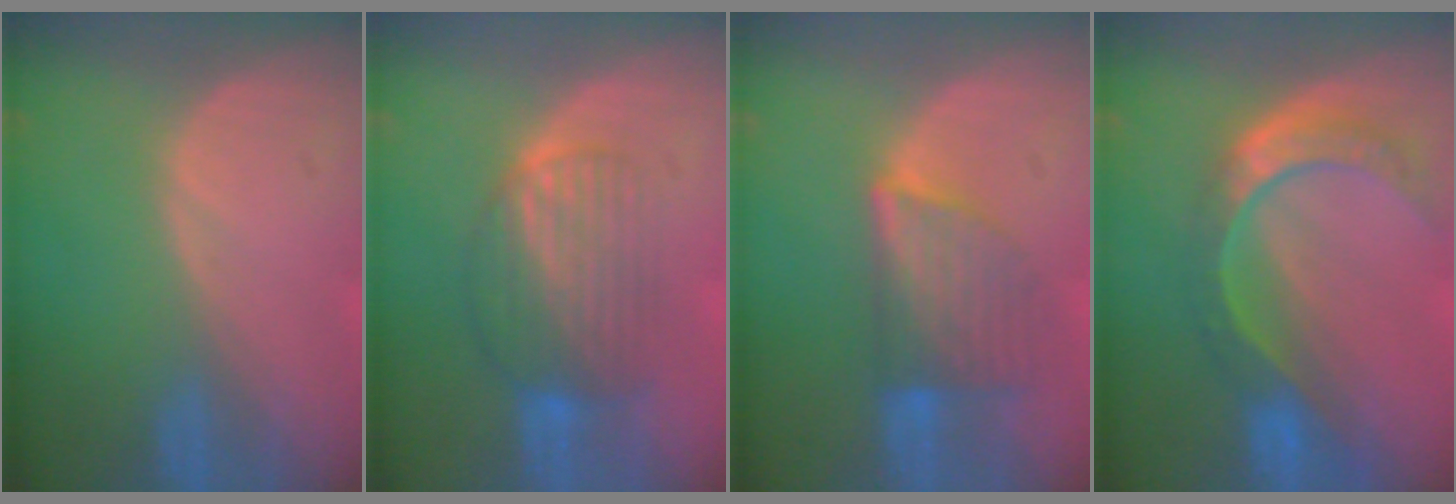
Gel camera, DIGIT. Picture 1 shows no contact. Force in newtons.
{"total": 7.1, "press": 6.6, "slide": 2.7}
{"total": 6.9, "press": 6.6, "slide": 2.0}
{"total": 8.7, "press": 7.3, "slide": 4.7}